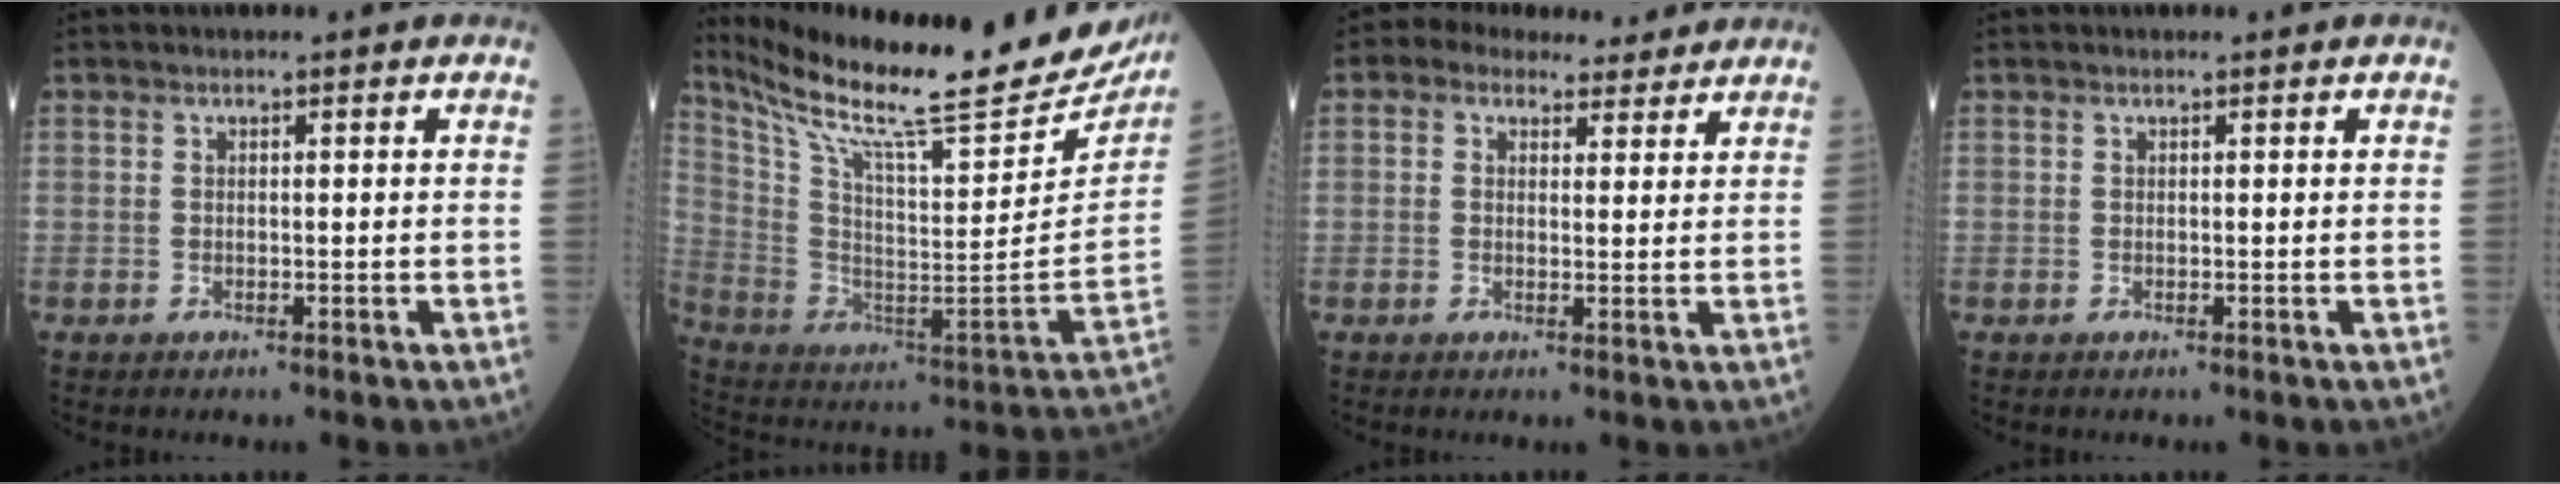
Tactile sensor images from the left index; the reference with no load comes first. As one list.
[{"total": 31.1, "force": [26.9, 2.6, 15.3], "torque": [-0.278, -0.097, 0.387]}, {"total": 3.3, "force": [2.5, 1.9, 1.0], "torque": [-0.016, 0.025, 0.038]}, {"total": 0.0}]